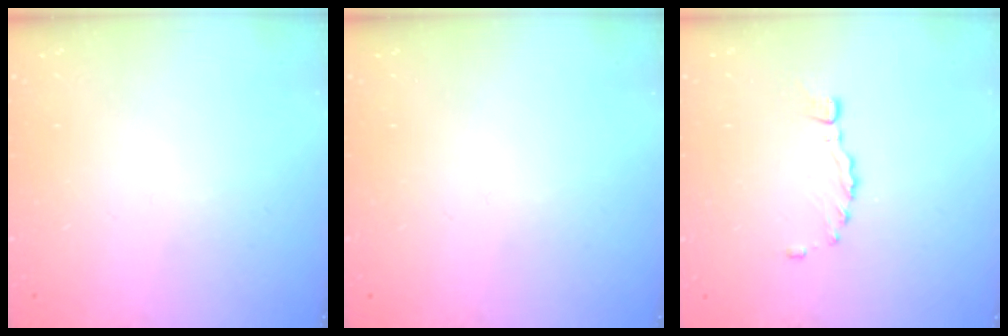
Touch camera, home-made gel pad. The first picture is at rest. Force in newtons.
{"total": 0.0}
{"total": 1.6, "press": 1.6, "slide": 0.2}